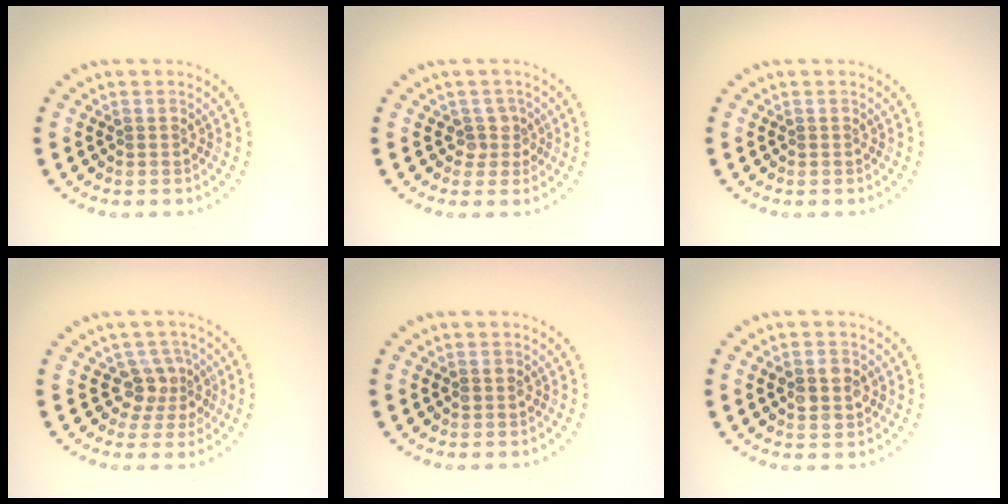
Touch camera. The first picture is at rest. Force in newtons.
{"total": 1.8, "press": 1.3, "slide": 1.3}
{"total": 0.0}
{"total": 2.9, "press": 2.3, "slide": 1.8}
{"total": 1.0, "press": 1.0, "slide": 0.0}
{"total": 2.7, "press": 2.7, "slide": 0.1}